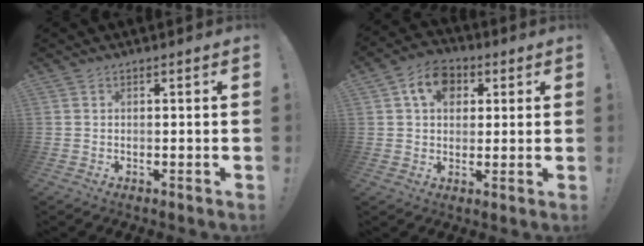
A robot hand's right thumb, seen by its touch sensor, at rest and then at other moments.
{"total": 10.0, "force": [3.7, 7.5, 5.5], "torque": [-0.083, 0.000, 0.069]}